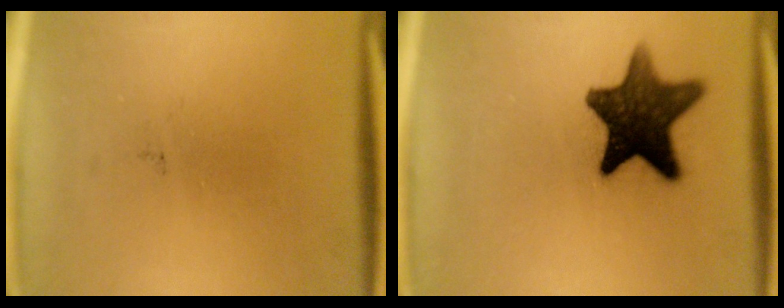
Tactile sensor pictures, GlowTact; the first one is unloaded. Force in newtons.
{"total": 13.2}